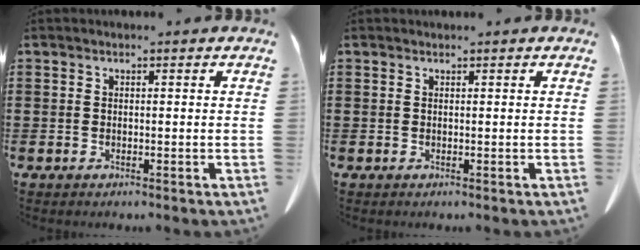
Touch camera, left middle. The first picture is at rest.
{"total": 0.0}